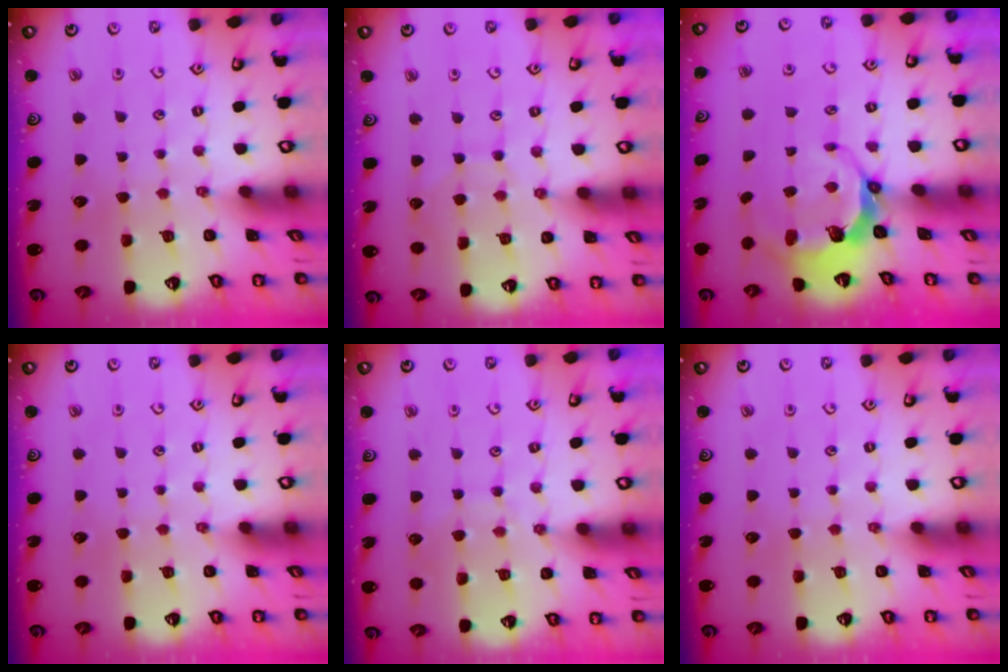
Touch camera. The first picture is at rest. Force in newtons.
{"total": 4.7, "press": 4.6, "slide": 0.6}
{"total": 6.9, "press": 5.2, "slide": 4.5}
{"total": 0.0}
{"total": 7.1, "press": 7.1, "slide": 0.5}
{"total": 0.0}